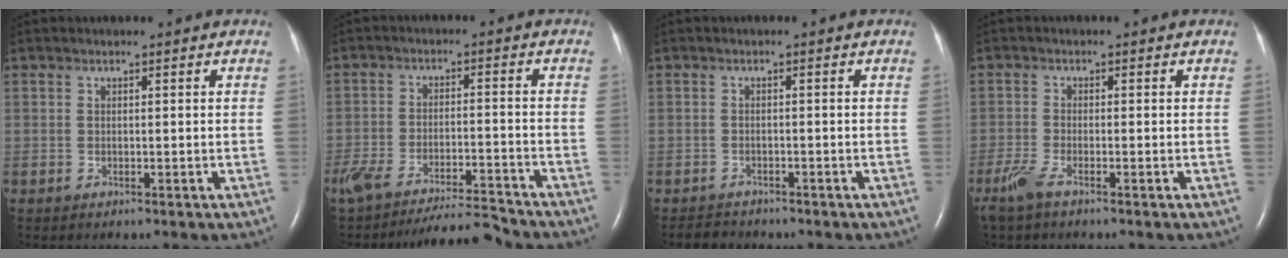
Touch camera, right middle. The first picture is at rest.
{"total": 11.7, "force": [-11.0, 0.6, 4.0], "torque": [-0.074, -0.003, -0.179]}
{"total": 2.1, "force": [-2.0, 0.8, -0.1], "torque": [-0.007, -0.004, -0.031]}
{"total": 3.1, "force": [-2.2, 0.4, 2.2], "torque": [-0.059, -0.007, -0.051]}